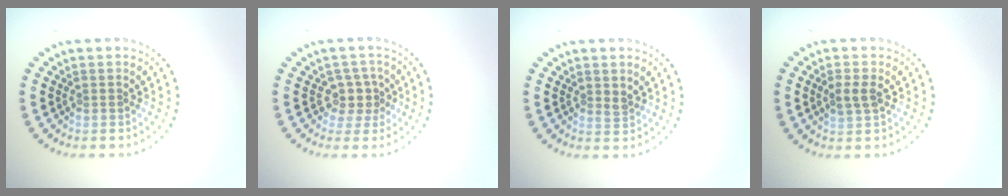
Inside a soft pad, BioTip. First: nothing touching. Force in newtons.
{"total": 2.2, "press": 1.7, "slide": 1.4}
{"total": 0.9, "press": 0.7, "slide": 0.6}
{"total": 1.7, "press": 1.7, "slide": 0.3}